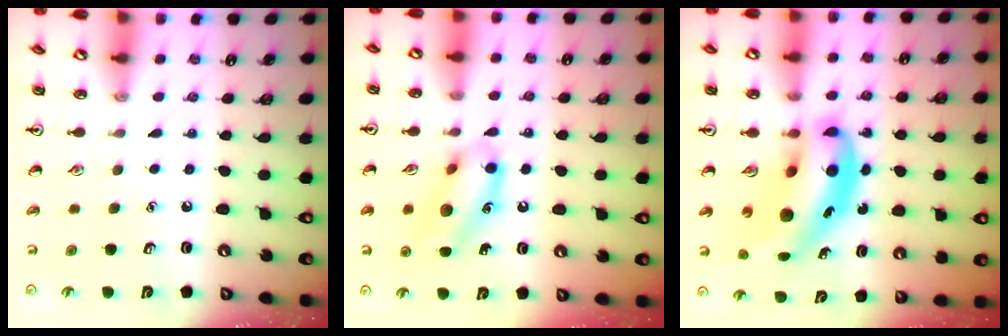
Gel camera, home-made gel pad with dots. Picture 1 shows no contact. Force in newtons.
{"total": 12.7, "press": 12.6, "slide": 1.9}
{"total": 14.1, "press": 13.5, "slide": 4.0}